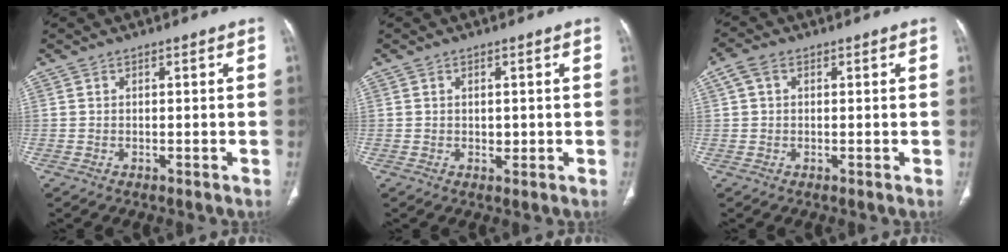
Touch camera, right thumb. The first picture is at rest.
{"total": 1.5, "force": [0.1, 1.0, 1.1], "torque": [-0.012, -0.001, 0.004]}
{"total": 2.9, "force": [0.9, 2.0, 1.9], "torque": [-0.041, 0.012, 0.017]}